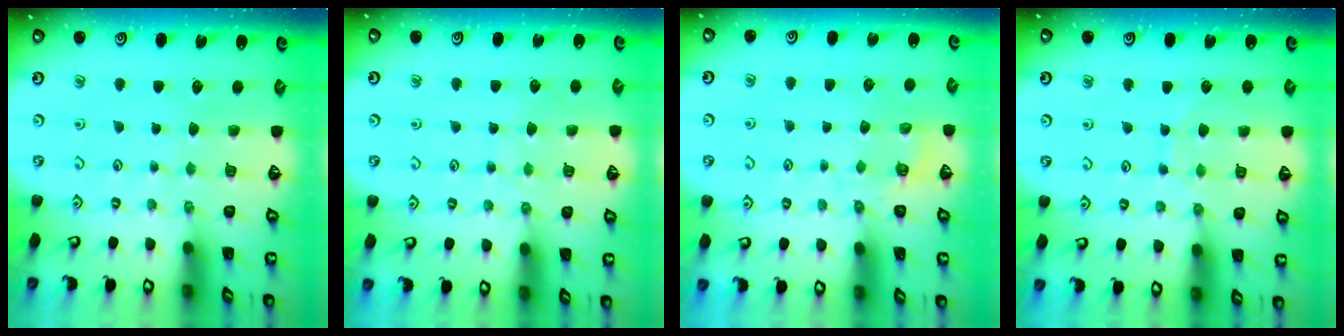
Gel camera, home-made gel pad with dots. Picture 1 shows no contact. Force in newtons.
{"total": 4.5, "press": 4.5, "slide": 0.6}
{"total": 2.3, "press": 1.5, "slide": 1.7}
{"total": 7.2, "press": 7.2, "slide": 0.6}